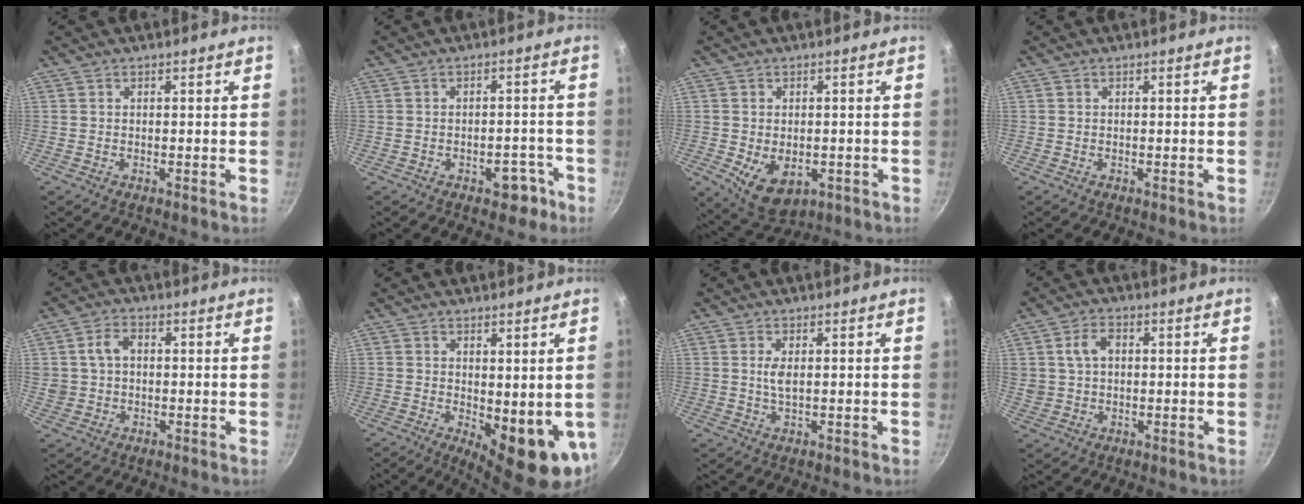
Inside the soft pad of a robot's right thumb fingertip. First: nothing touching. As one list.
[{"total": 4.8, "force": [-2.7, 2.9, 2.8], "torque": [-0.010, 0.030, -0.023]}, {"total": 8.2, "force": [-1.8, 5.4, 5.9], "torque": [-0.079, -0.011, -0.011]}, {"total": 0.0}, {"total": 5.3, "force": [0.6, 4.2, 3.3], "torque": [-0.042, 0.011, 0.012]}, {"total": 10.6, "force": [-0.3, 4.5, 9.7], "torque": [-0.104, -0.015, 0.008]}, {"total": 2.3, "force": [0.4, 0.9, 2.1], "torque": [-0.043, -0.003, 0.010]}, {"total": 5.7, "force": [1.2, 4.2, 3.6], "torque": [-0.050, 0.006, 0.022]}]